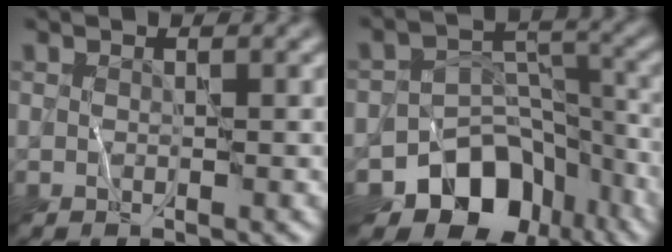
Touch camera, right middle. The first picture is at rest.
{"total": 10.7, "force": [-6.6, 7.3, 4.3], "torque": [-0.052, -0.002, -0.098]}